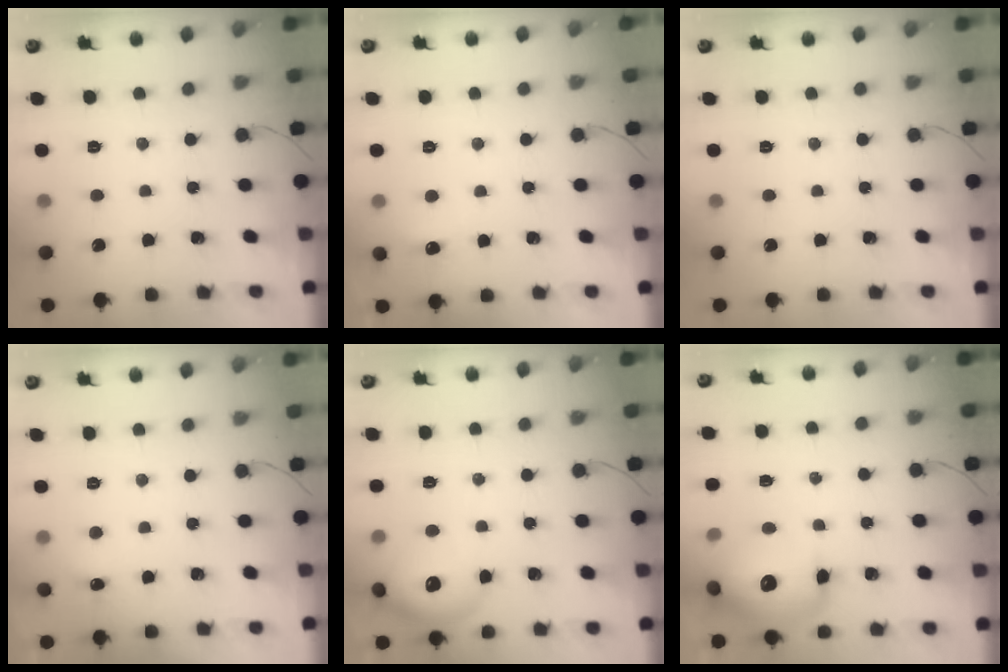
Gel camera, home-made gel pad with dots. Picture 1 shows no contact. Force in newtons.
{"total": 4.8, "press": 4.6, "slide": 1.6}
{"total": 0.0}
{"total": 3.7, "press": 3.3, "slide": 1.6}
{"total": 12.0, "press": 11.9, "slide": 1.5}
{"total": 15.7, "press": 15.4, "slide": 3.4}